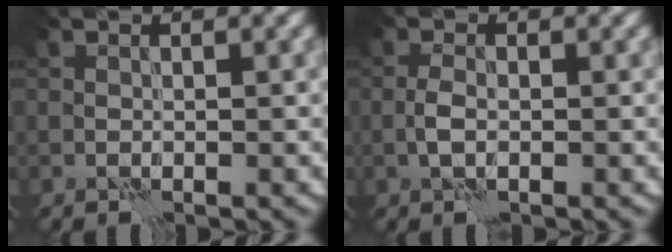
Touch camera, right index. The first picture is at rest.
{"total": 1.7, "force": [-0.6, 0.7, 1.5], "torque": [-0.032, 0.002, -0.016]}